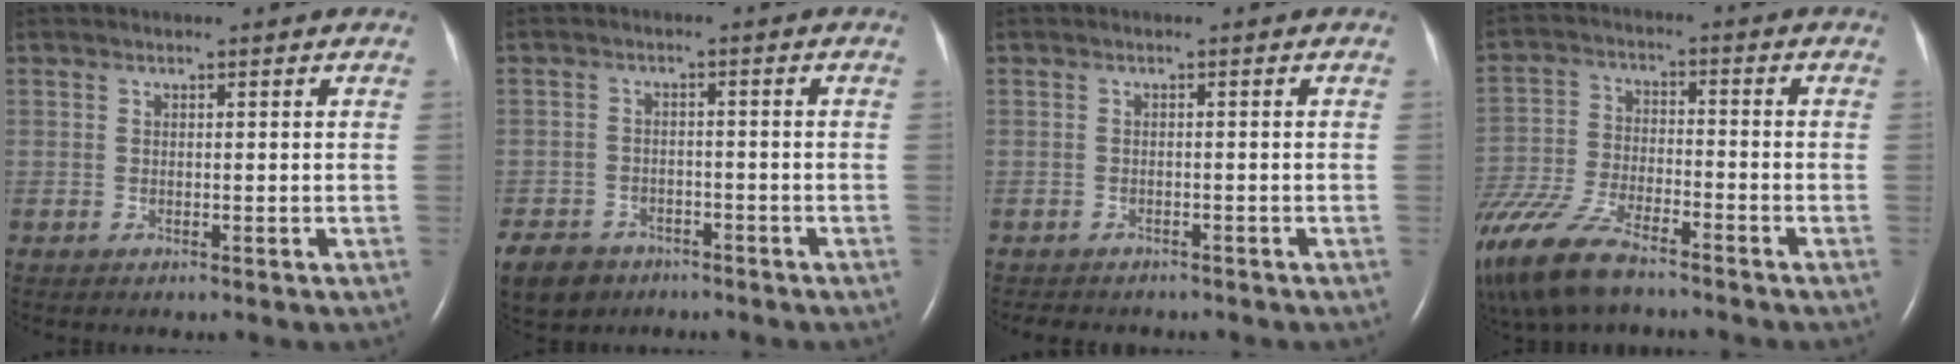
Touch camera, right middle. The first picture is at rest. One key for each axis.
{"total": 7.5, "fx": -5.3, "fy": 4.9, "fz": 2.1, "tx": -0.053, "ty": -0.002, "tz": -0.084}
{"total": 5.1, "fx": -4.4, "fy": 2.0, "fz": 1.7, "tx": -0.026, "ty": -0.004, "tz": -0.053}
{"total": 15.7, "fx": -11.9, "fy": 4.7, "fz": 9.1, "tx": -0.219, "ty": -0.033, "tz": -0.220}